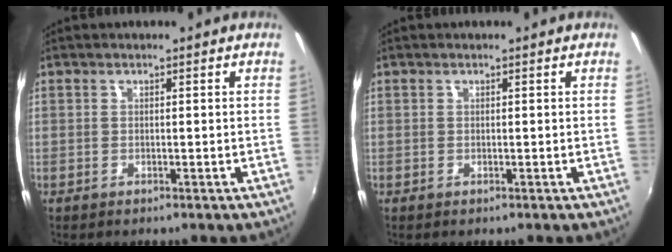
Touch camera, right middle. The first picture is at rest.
{"total": 0.0}